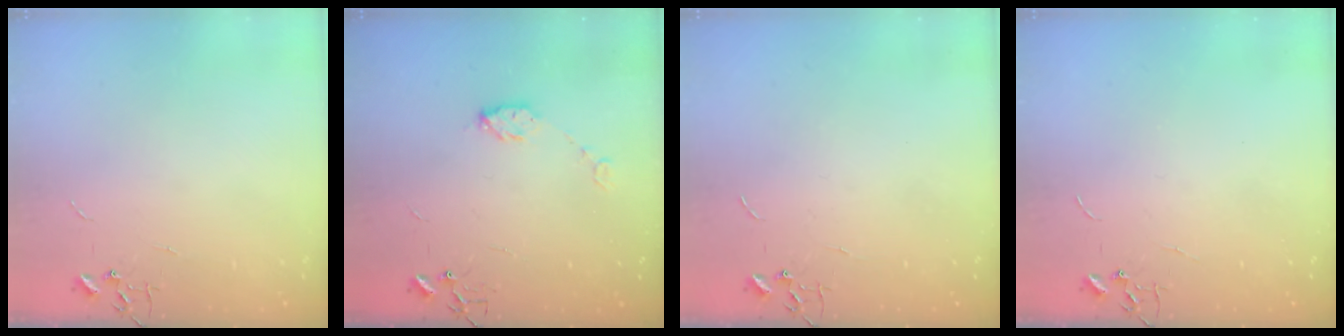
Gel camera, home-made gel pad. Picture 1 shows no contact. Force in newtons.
{"total": 4.9, "press": 4.8, "slide": 0.6}
{"total": 0.0}
{"total": 0.0}